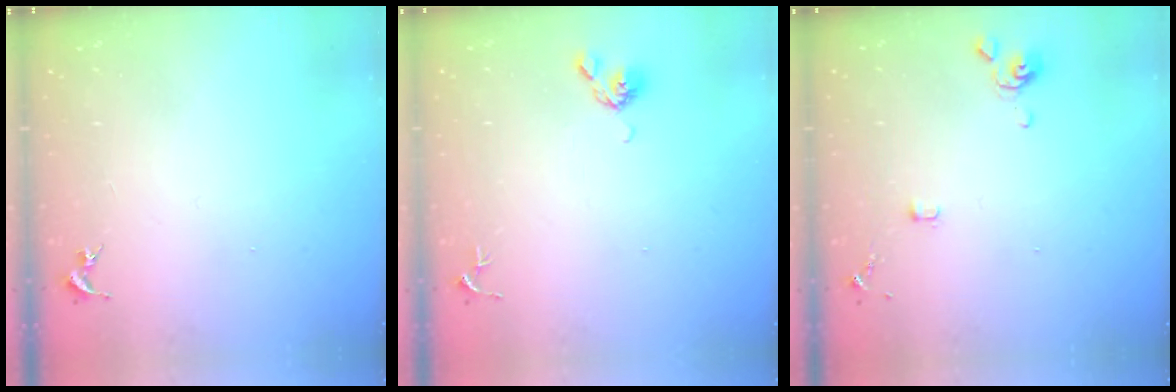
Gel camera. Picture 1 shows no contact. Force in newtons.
{"total": 4.4, "press": 4.3, "slide": 0.9}
{"total": 3.4, "press": 3.4, "slide": 0.7}